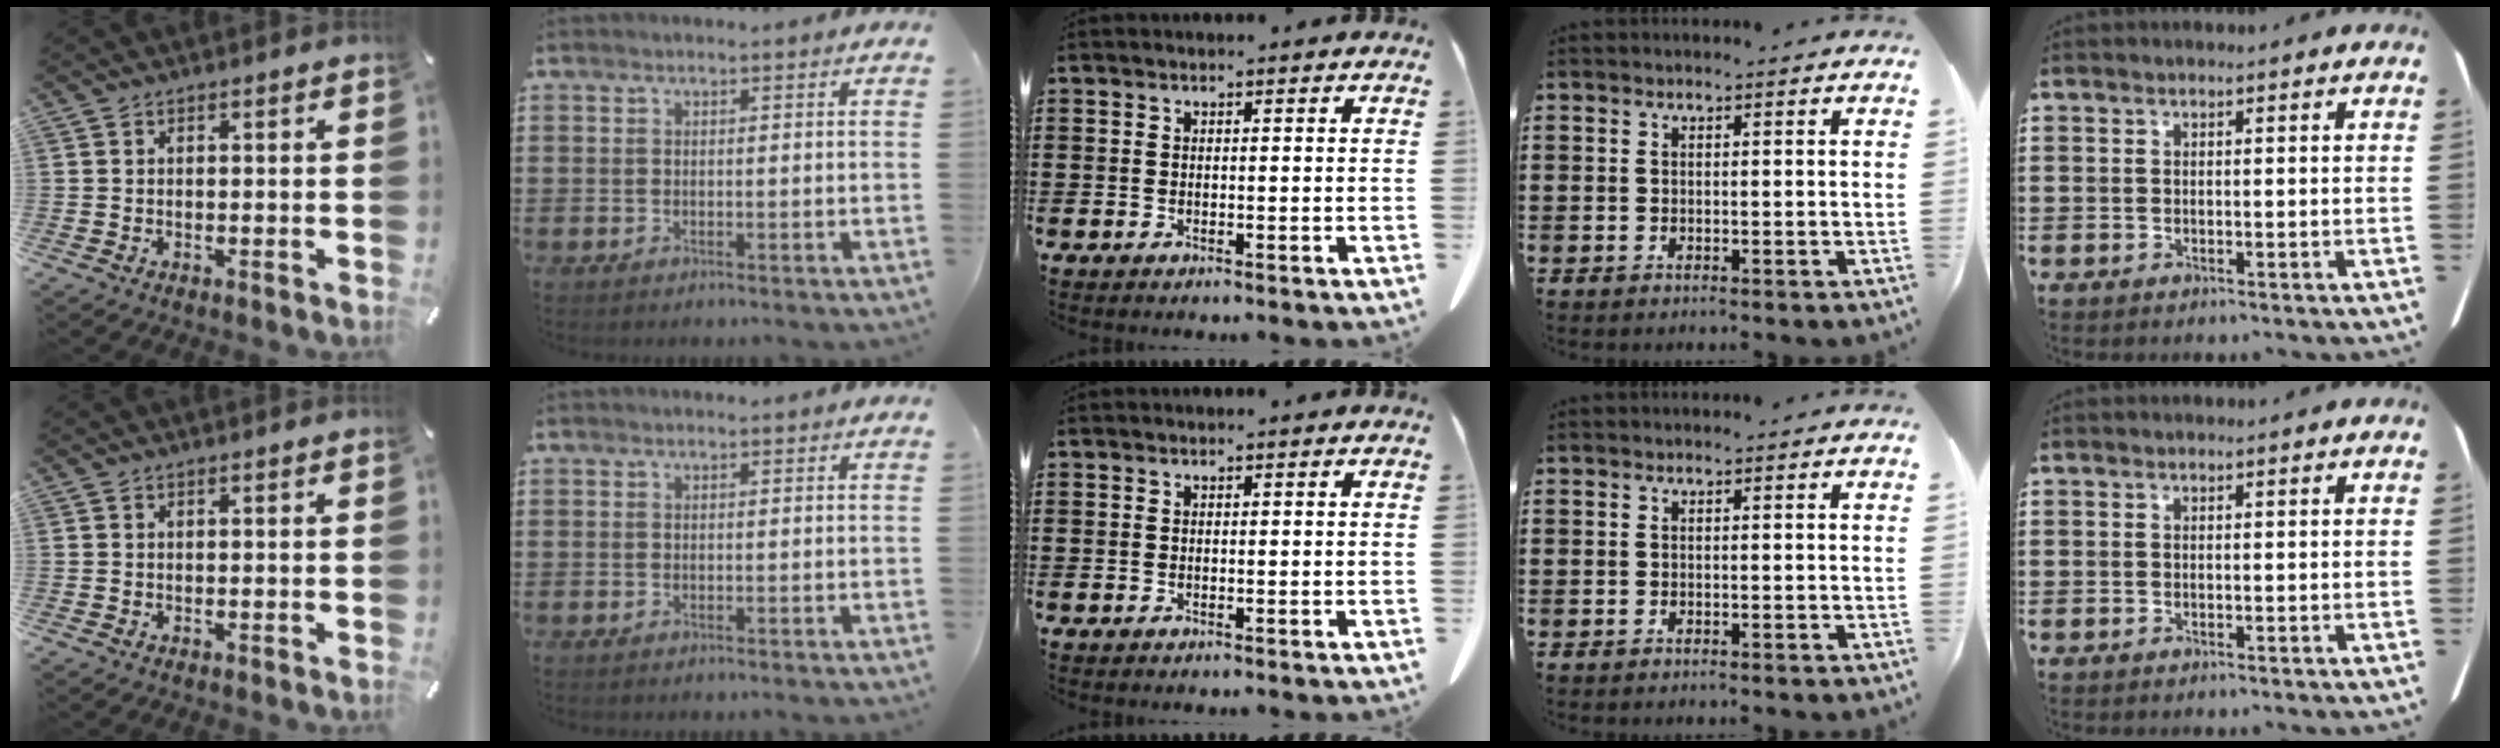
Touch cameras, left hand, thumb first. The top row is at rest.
{}